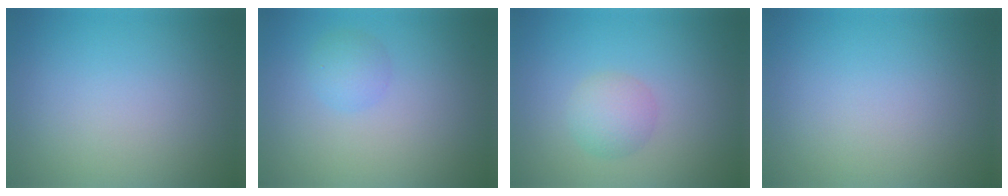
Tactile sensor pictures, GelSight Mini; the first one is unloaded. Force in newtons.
{"total": 1.8, "press": 1.7, "slide": 0.2}
{"total": 2.5, "press": 2.5, "slide": 0.1}
{"total": 0.0}